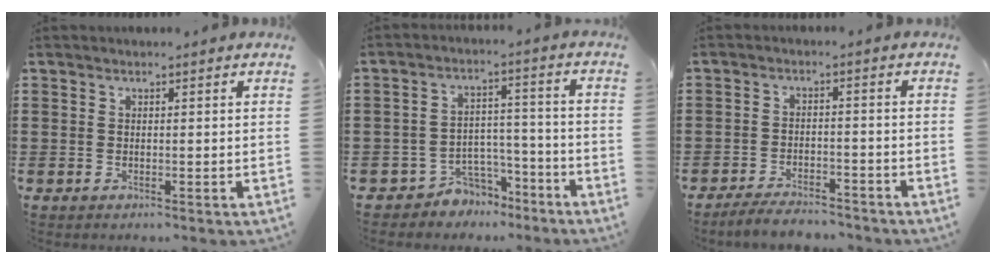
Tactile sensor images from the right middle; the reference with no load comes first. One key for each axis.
{"total": 5.1, "fx": -4.6, "fy": 2.2, "fz": 0.2, "tx": -0.012, "ty": 0.016, "tz": -0.095}
{"total": 4.0, "fx": -3.9, "fy": 0.7, "fz": 0.9, "tx": -0.015, "ty": 0.006, "tz": -0.078}